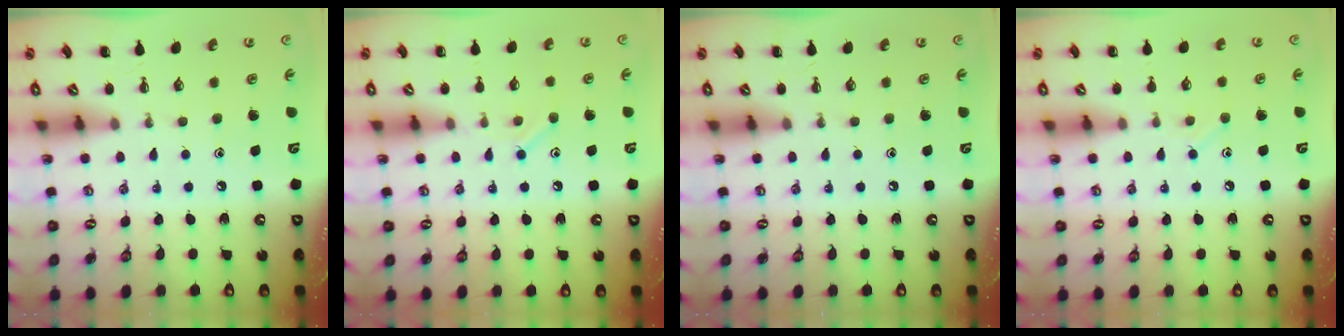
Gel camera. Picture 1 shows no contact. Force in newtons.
{"total": 7.5, "press": 7.4, "slide": 1.4}
{"total": 0.0}
{"total": 6.0, "press": 5.9, "slide": 1.3}